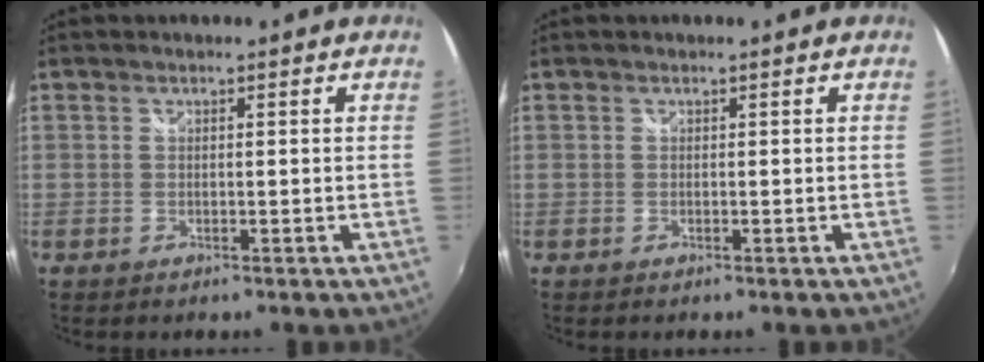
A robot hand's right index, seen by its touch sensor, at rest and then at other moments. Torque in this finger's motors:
{"motor_torque": [0.09, 0.15, 0.00, 0.00]}